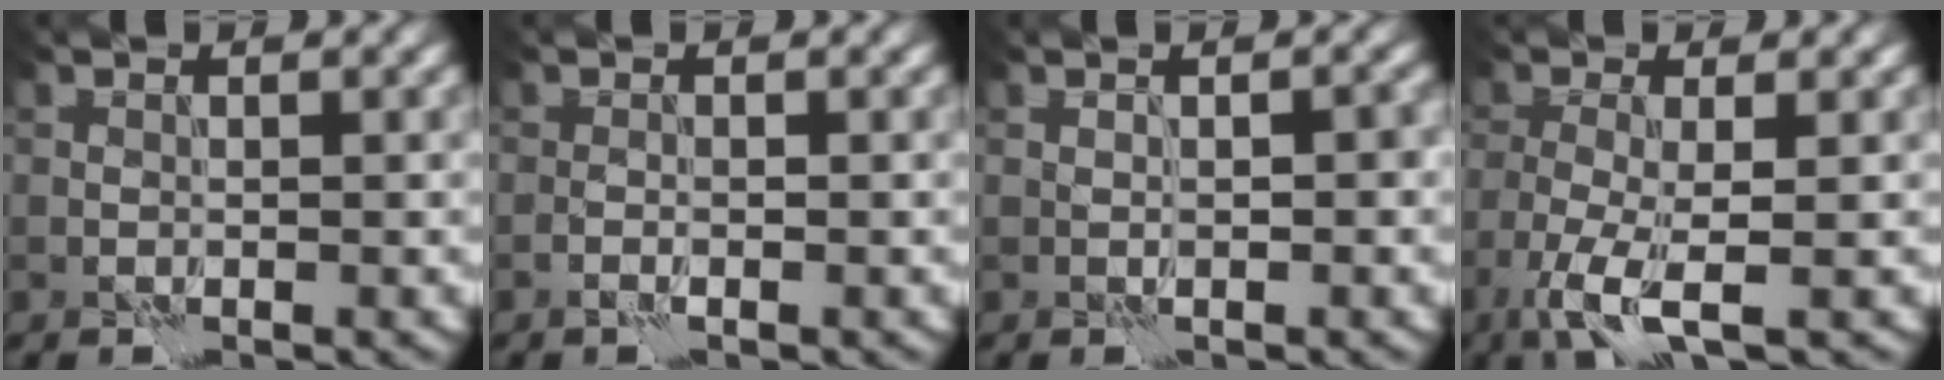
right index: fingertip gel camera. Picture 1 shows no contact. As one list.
[{"total": 0.8, "force": [-0.4, 0.2, 0.6], "torque": [-0.014, 0.001, -0.009]}, {"total": 1.6, "force": [0.0, 0.7, 1.5], "torque": [-0.024, 0.002, 0.004]}, {"total": 4.5, "force": [-1.8, 1.1, 3.9], "torque": [-0.087, -0.009, -0.042]}]